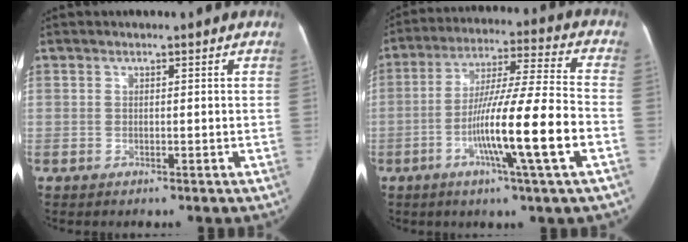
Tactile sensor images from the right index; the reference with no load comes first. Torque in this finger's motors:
{"motor_torque": [1.82, -0.32, 0.69, 0.21]}